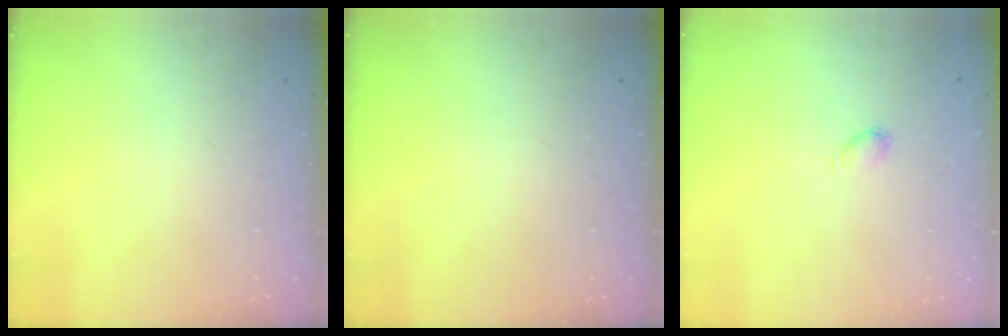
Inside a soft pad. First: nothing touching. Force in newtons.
{"total": 0.0}
{"total": 3.1, "press": 3.1, "slide": 0.5}